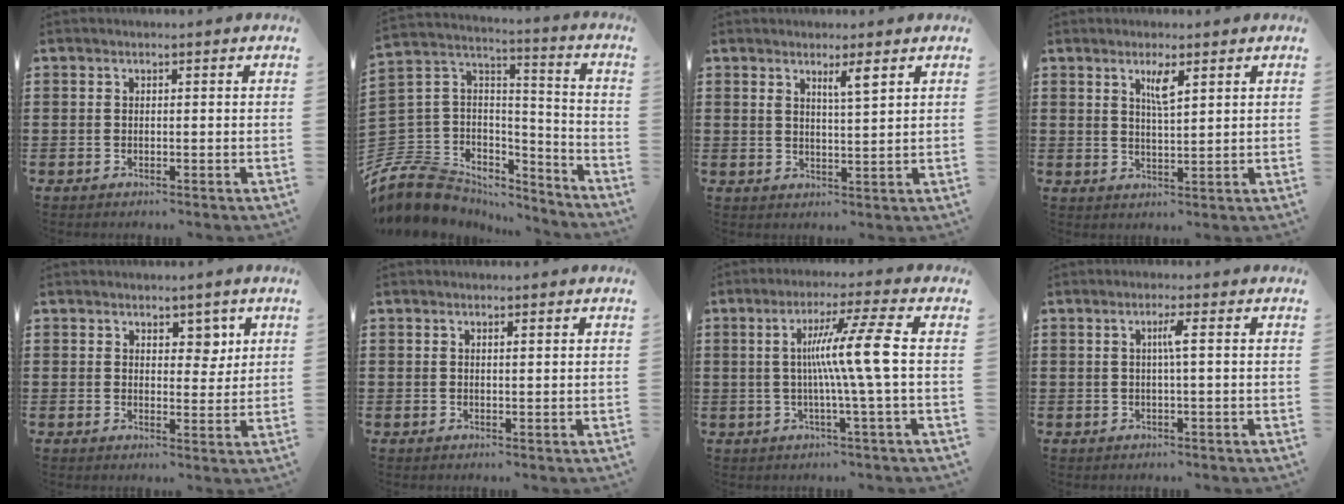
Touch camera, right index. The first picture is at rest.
{"total": 9.3, "force": [-6.3, 6.4, 2.1], "torque": [-0.088, -0.004, -0.125]}
{"total": 2.9, "force": [1.9, 0.3, 2.2], "torque": [-0.038, -0.003, 0.030]}
{"total": 3.3, "force": [1.8, 0.5, 2.7], "torque": [-0.050, 0.000, 0.028]}
{"total": 3.9, "force": [2.4, 2.5, 1.8], "torque": [-0.021, 0.000, 0.039]}
{"total": 0.6, "force": [0.4, 0.1, 0.5], "torque": [-0.011, 0.000, 0.008]}
{"total": 10.2, "force": [0.6, -1.1, 10.1], "torque": [-0.187, 0.000, -0.003]}
{"total": 2.3, "force": [0.2, -0.3, 2.2], "torque": [-0.043, -0.002, 0.000]}